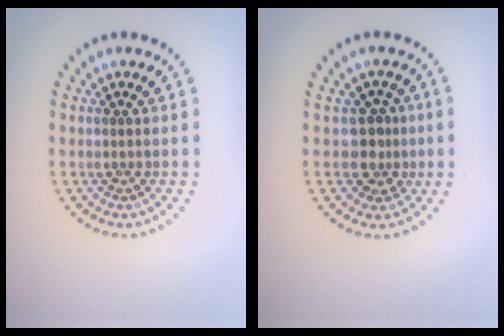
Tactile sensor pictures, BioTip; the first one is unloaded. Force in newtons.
{"total": 2.5, "press": 2.2, "slide": 1.3}